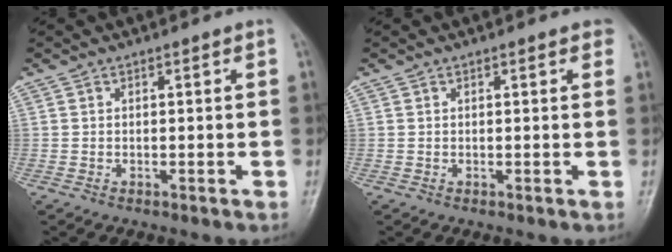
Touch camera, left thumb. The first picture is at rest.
{"total": 1.3, "force": [0.7, 0.6, 1.0], "torque": [-0.008, 0.001, 0.005]}